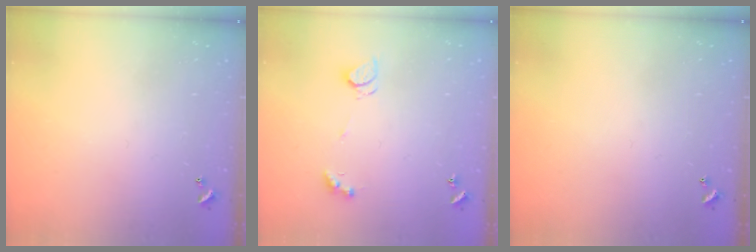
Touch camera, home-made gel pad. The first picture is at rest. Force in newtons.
{"total": 2.3, "press": 2.3, "slide": 0.4}
{"total": 0.0}